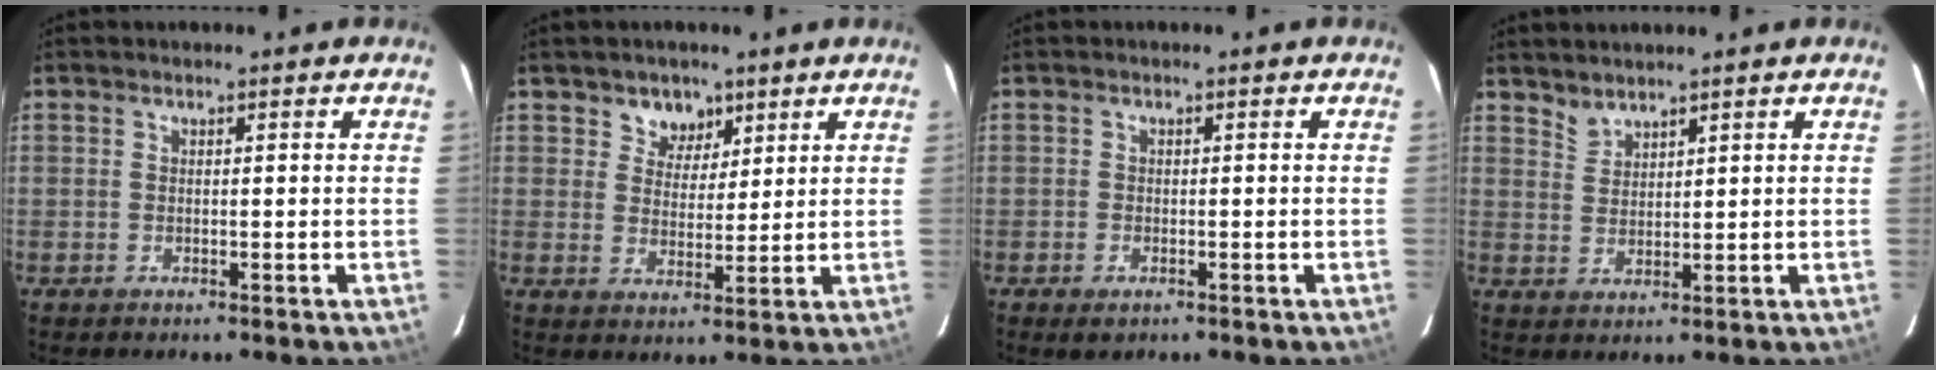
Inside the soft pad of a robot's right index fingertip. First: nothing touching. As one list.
[{"total": 4.9, "force": [3.1, 3.8, 0.9], "torque": [-0.004, 0.001, 0.053]}, {"total": 1.8, "force": [-1.1, 1.1, 0.9], "torque": [-0.019, -0.005, -0.019]}, {"total": 2.7, "force": [2.6, 0.7, 0.2], "torque": [-0.003, 0.002, 0.053]}]